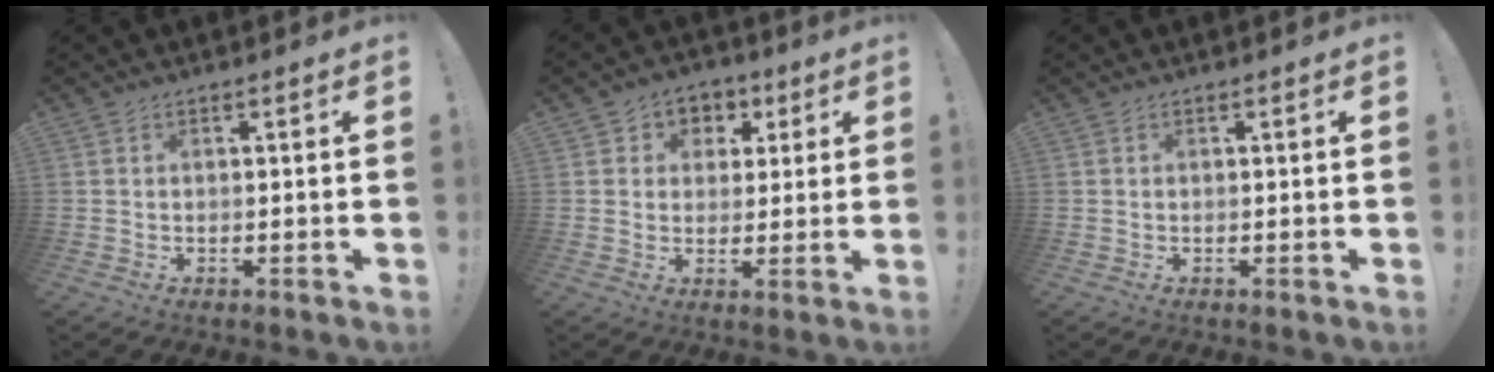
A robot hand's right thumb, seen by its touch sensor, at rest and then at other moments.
{"total": 5.9, "force": [0.5, 5.8, 1.2], "torque": [-0.004, -0.002, 0.012]}
{"total": 0.0}